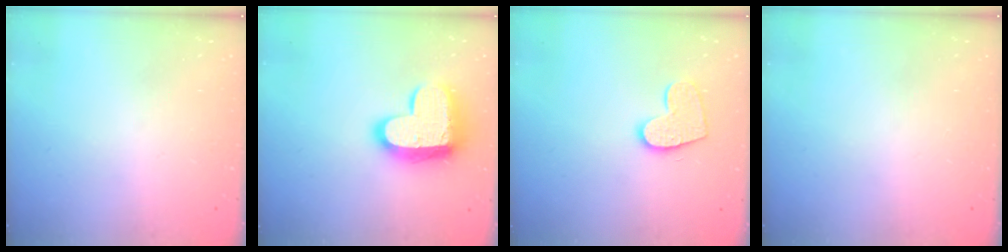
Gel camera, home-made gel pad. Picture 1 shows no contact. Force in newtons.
{"total": 16.7, "press": 16.6, "slide": 1.3}
{"total": 10.6, "press": 10.5, "slide": 0.8}
{"total": 0.0}